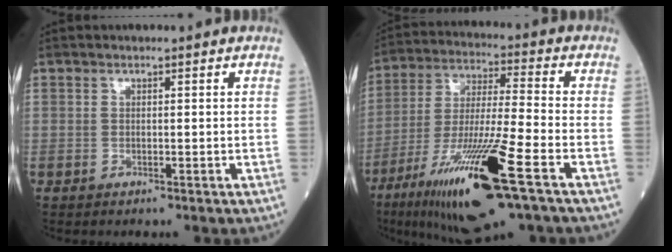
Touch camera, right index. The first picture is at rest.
{"total": 19.3, "force": [-9.8, 1.1, 16.6], "torque": [-0.317, -0.047, -0.174]}